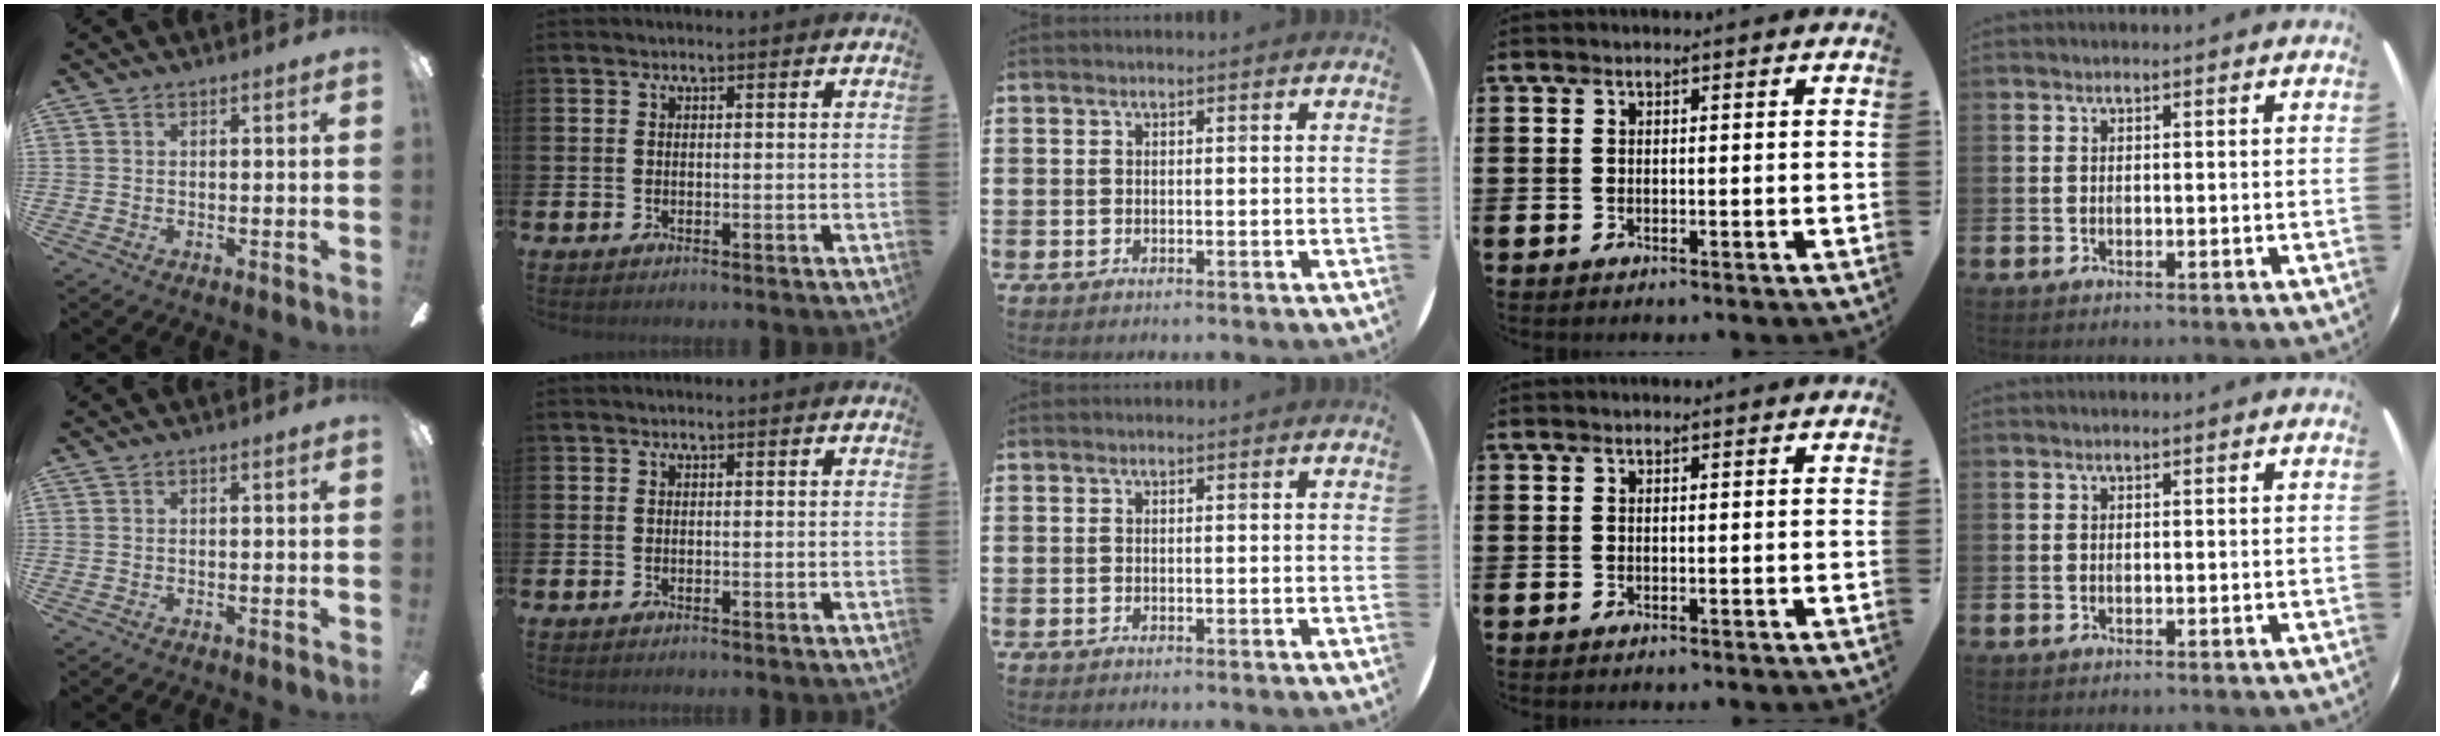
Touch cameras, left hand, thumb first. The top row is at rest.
{}